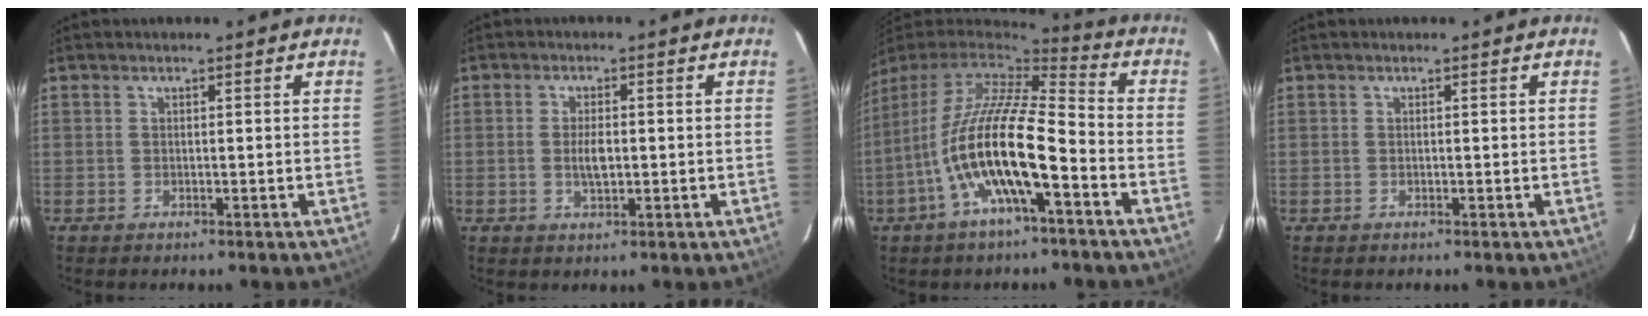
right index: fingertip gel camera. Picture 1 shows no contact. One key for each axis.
{"total": 3.5, "fx": -0.3, "fy": 1.5, "fz": 3.2, "tx": -0.058, "ty": -0.001, "tz": -0.003}
{"total": 16.9, "fx": -6.1, "fy": 3.6, "fz": 15.4, "tx": -0.282, "ty": -0.019, "tz": -0.120}
{"total": 0.0}